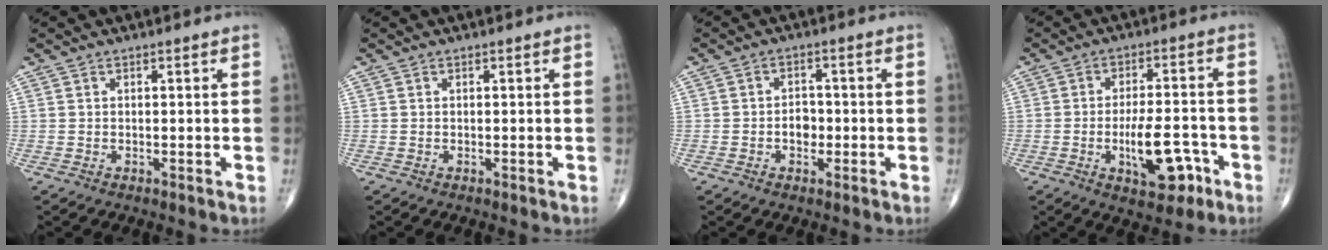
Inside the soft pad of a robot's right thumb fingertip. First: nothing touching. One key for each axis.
{"total": 0.0}
{"total": 3.5, "fx": -0.8, "fy": 2.5, "fz": 2.2, "tx": -0.018, "ty": 0.009, "tz": -0.016}
{"total": 10.7, "fx": -3.9, "fy": 4.7, "fz": 8.8, "tx": -0.125, "ty": 0.020, "tz": -0.055}